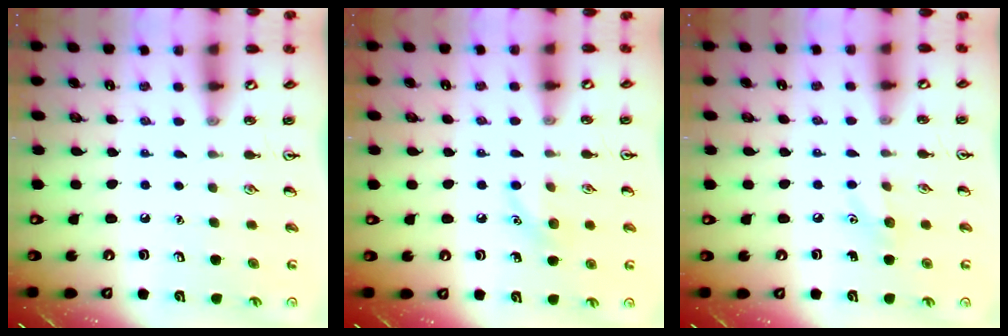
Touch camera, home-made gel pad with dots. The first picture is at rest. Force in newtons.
{"total": 6.3, "press": 6.1, "slide": 1.6}
{"total": 5.7, "press": 5.4, "slide": 1.8}